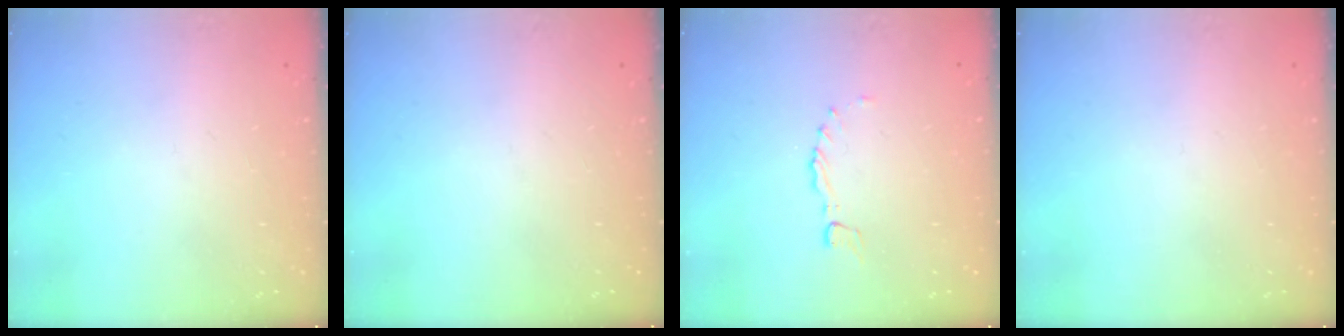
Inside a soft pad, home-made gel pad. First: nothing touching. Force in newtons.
{"total": 0.0}
{"total": 0.0}
{"total": 0.0}